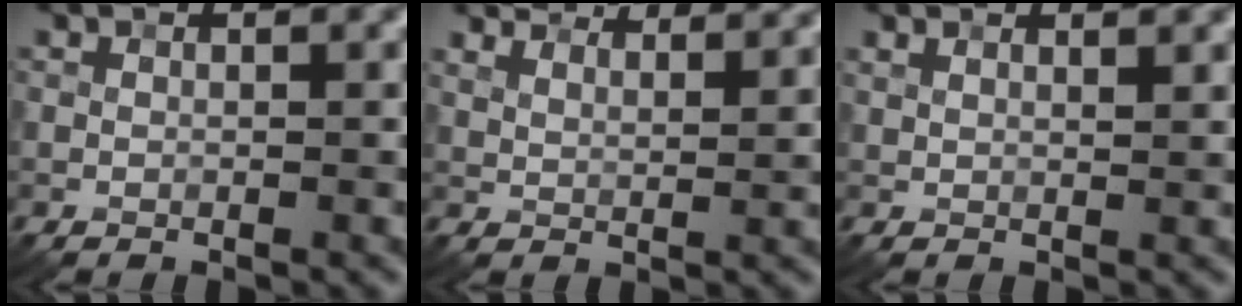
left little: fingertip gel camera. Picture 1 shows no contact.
{"total": 7.8, "force": [6.9, 2.0, 3.0], "torque": [-0.065, 0.005, 0.107]}
{"total": 2.5, "force": [1.9, 0.9, 1.3], "torque": [-0.010, 0.005, 0.016]}